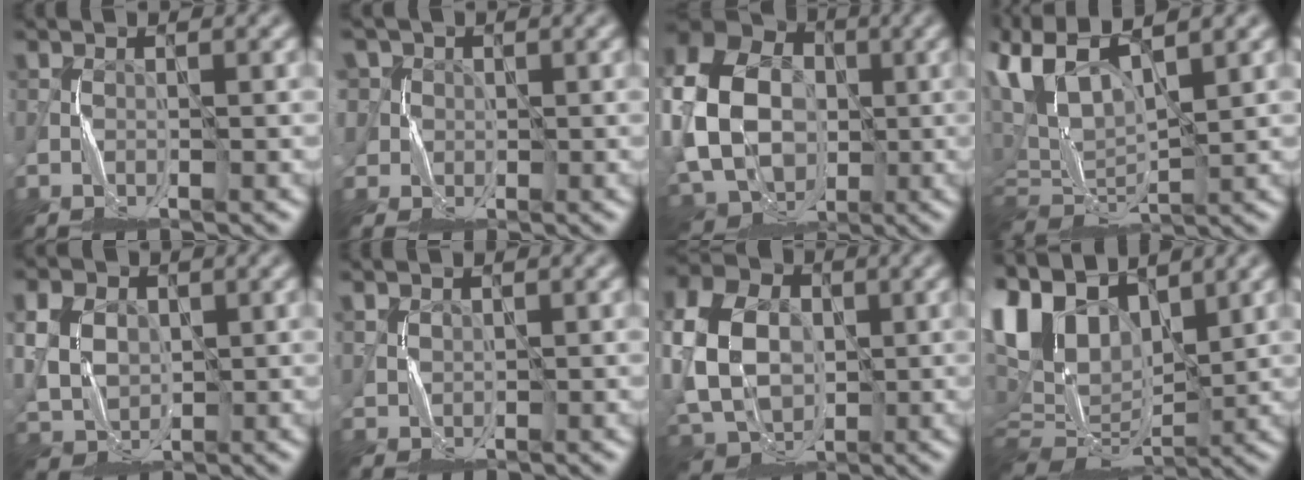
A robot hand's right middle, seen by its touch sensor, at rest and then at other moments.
{"total": 4.4, "force": [1.8, 3.8, 1.2], "torque": [-0.028, 0.013, 0.025]}
{"total": 17.4, "force": [-0.3, 13.8, 10.6], "torque": [-0.246, 0.014, -0.034]}
{"total": 7.6, "force": [3.5, 3.4, 5.9], "torque": [-0.129, 0.017, 0.065]}
{"total": 6.6, "force": [1.5, 5.1, 3.9], "torque": [-0.090, 0.019, 0.021]}
{"total": 1.4, "force": [1.1, 0.8, 0.5], "torque": [-0.015, 0.002, 0.029]}
{"total": 12.5, "force": [0.6, 9.7, 8.0], "torque": [-0.184, 0.015, -0.003]}
{"total": 12.9, "force": [5.6, 7.6, 8.8], "torque": [-0.211, 0.022, 0.099]}